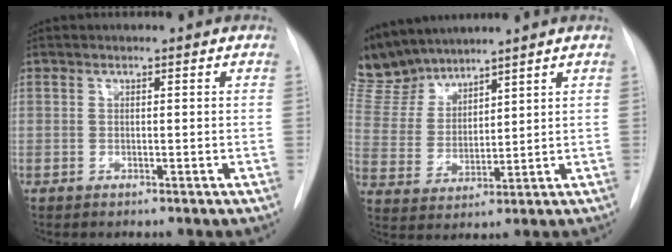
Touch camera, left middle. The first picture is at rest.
{"total": 9.5, "force": [9.0, 2.4, 1.8], "torque": [-0.055, 0.008, 0.198]}